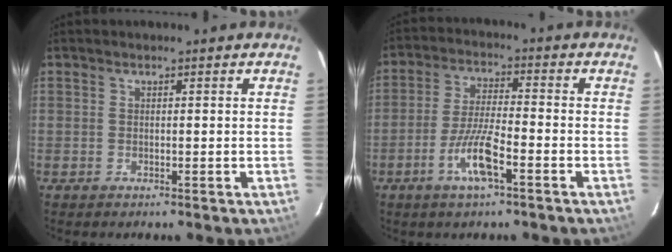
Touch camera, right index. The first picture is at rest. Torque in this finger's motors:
{"motor_torque": [1.42, -0.27, 0.67, 0.08]}